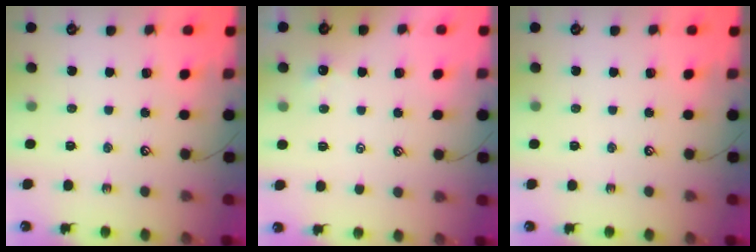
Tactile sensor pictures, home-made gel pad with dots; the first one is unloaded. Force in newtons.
{"total": 1.0, "press": 0.9, "slide": 0.4}
{"total": 0.0}